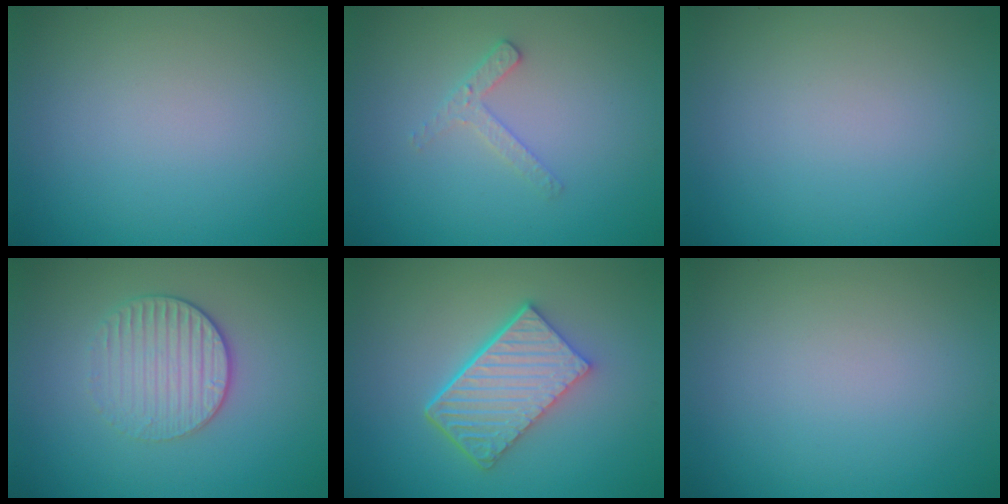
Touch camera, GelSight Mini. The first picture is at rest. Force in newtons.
{"total": 1.7, "press": 1.7, "slide": 0.3}
{"total": 0.0}
{"total": 3.0, "press": 2.7, "slide": 1.3}
{"total": 5.9, "press": 4.2, "slide": 4.2}
{"total": 0.0}